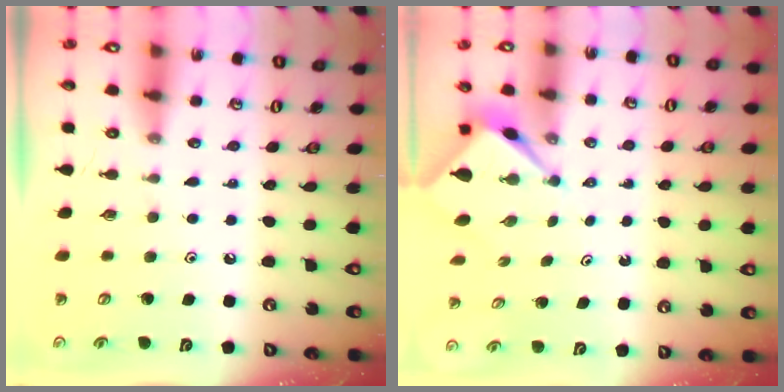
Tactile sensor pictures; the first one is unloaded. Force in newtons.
{"total": 2.8, "press": 2.8, "slide": 0.1}